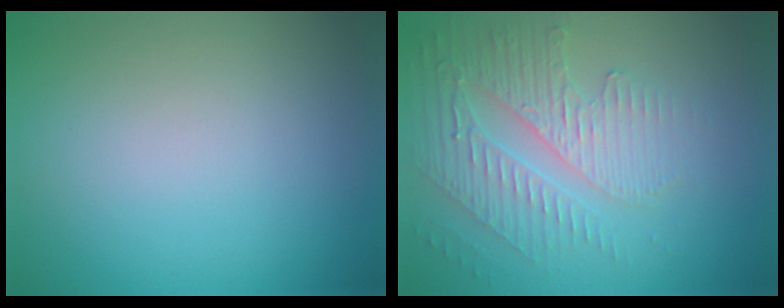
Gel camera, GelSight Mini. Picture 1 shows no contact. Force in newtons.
{"total": 3.9, "press": 3.5, "slide": 1.7}